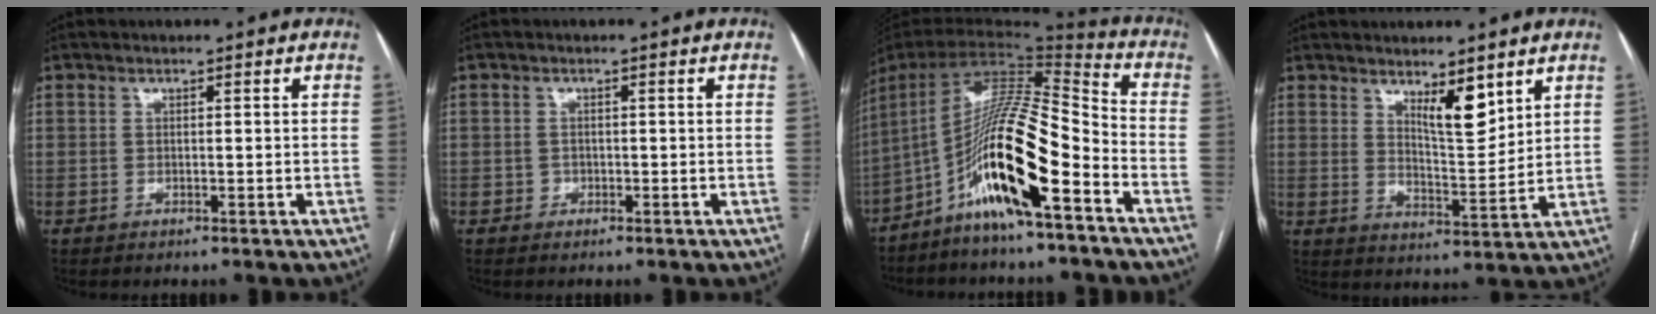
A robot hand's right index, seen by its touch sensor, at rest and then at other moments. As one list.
[{"total": 1.2, "force": [-0.5, 1.1, 0.1], "torque": [0.004, 0.007, -0.010]}, {"total": 16.9, "force": [-7.6, 1.4, 15.0], "torque": [-0.281, 0.009, -0.140]}, {"total": 6.3, "force": [4.2, 1.5, 4.5], "torque": [-0.080, -0.017, 0.073]}]